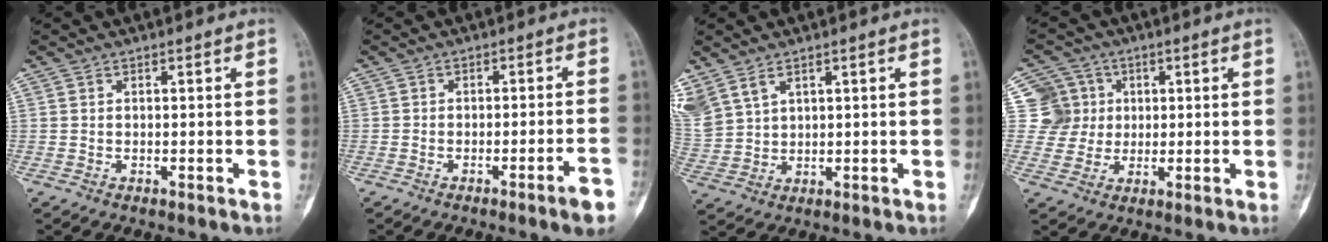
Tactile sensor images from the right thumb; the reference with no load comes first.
{"total": 5.0, "force": [-2.9, 0.0, 4.0], "torque": [-0.054, 0.017, -0.044]}
{"total": 9.2, "force": [5.4, 5.6, 4.9], "torque": [-0.124, -0.005, 0.129]}
{"total": 8.0, "force": [2.0, 7.7, 0.4], "torque": [0.036, 0.002, 0.037]}